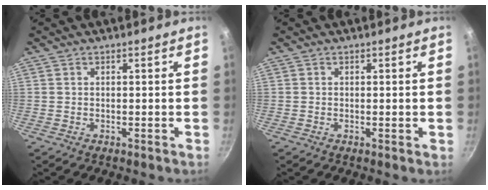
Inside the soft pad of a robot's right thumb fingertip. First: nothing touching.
{"total": 0.7, "force": [-0.1, 0.2, 0.7], "torque": [-0.010, 0.000, -0.002]}